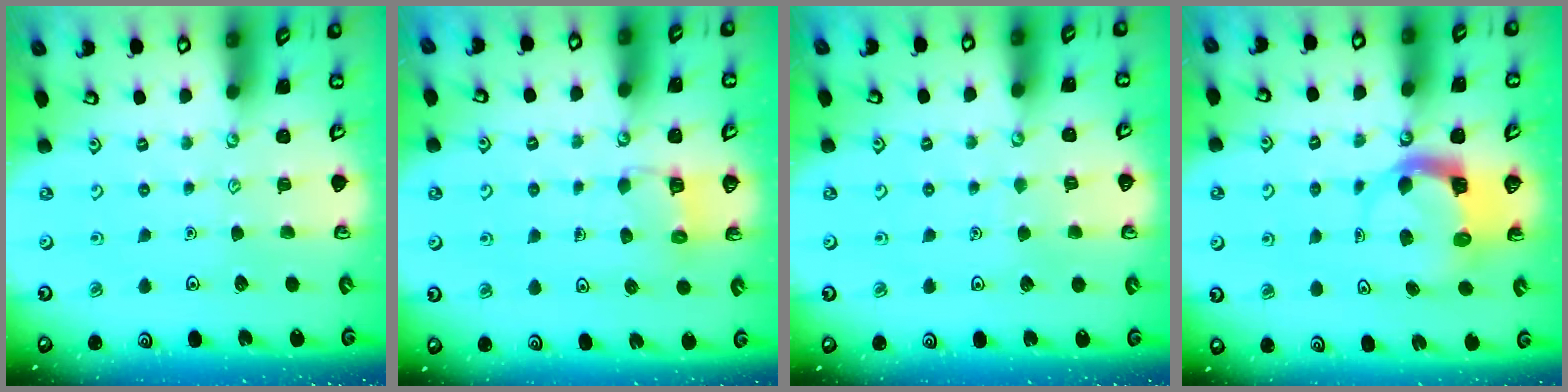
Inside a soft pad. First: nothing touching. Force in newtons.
{"total": 6.2, "press": 6.2, "slide": 0.3}
{"total": 2.9, "press": 2.9, "slide": 0.3}
{"total": 4.5, "press": 4.5, "slide": 0.3}